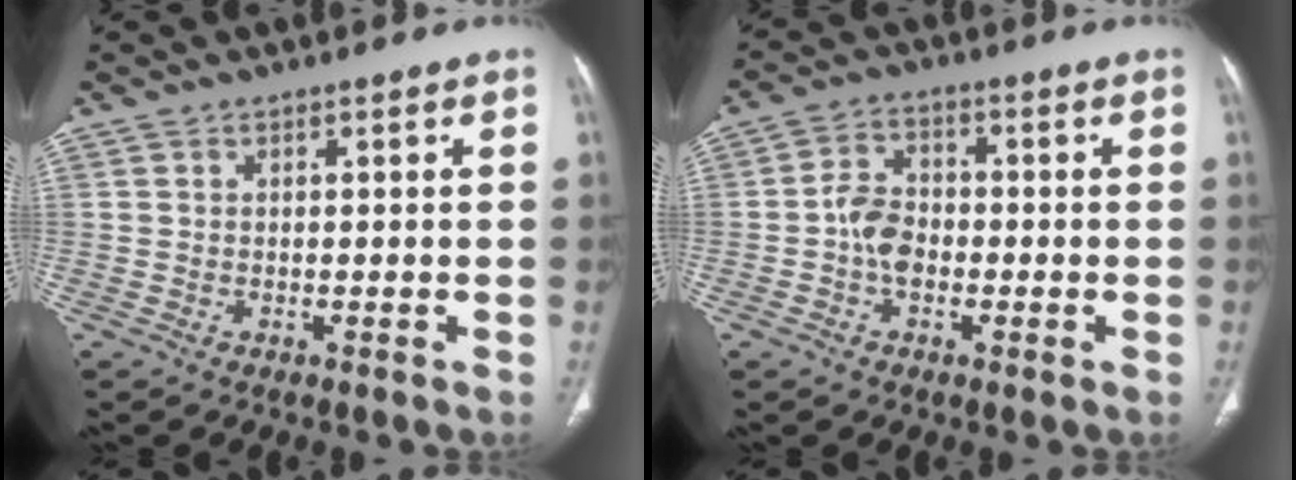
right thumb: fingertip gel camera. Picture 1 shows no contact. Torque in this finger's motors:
{"motor_torque": [2.41, 2.59, 0.09, 0.39, 0.23]}